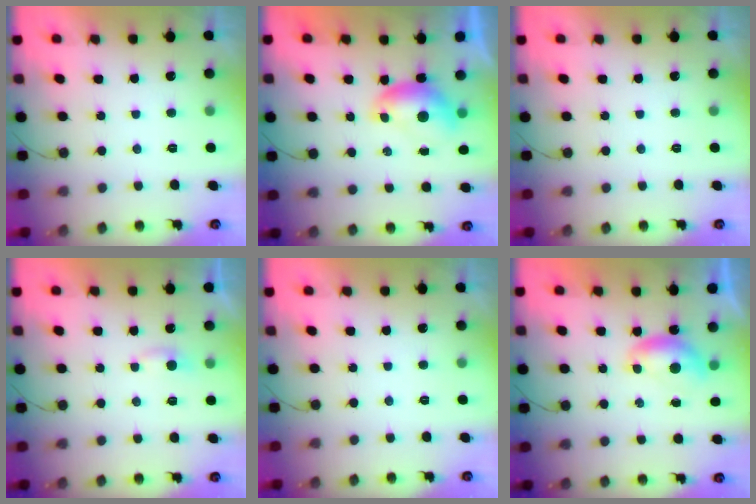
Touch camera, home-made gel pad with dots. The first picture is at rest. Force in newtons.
{"total": 6.1, "press": 6.1, "slide": 0.6}
{"total": 0.0}
{"total": 2.4, "press": 2.4, "slide": 0.3}
{"total": 0.0}
{"total": 6.2, "press": 6.2, "slide": 0.7}